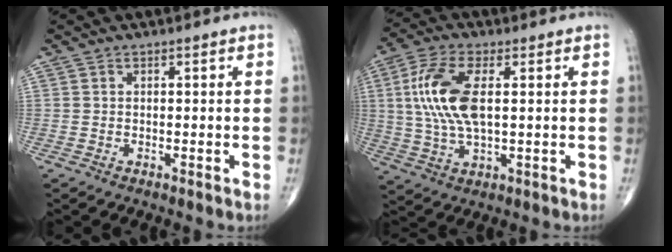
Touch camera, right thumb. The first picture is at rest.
{"total": 12.6, "force": [1.9, 5.5, 11.2], "torque": [-0.248, 0.003, 0.039]}